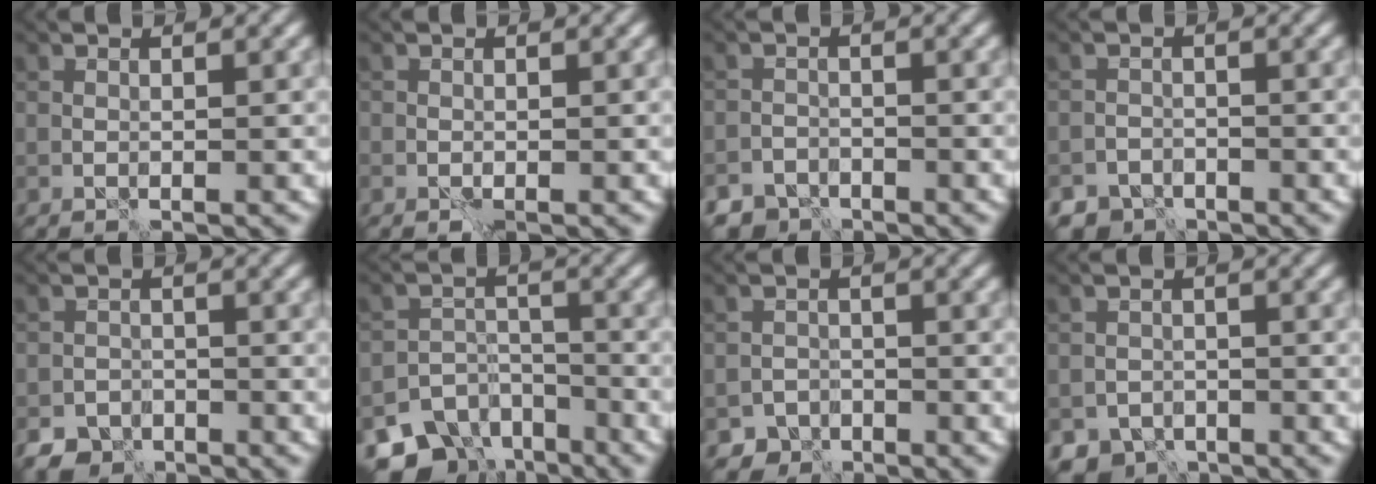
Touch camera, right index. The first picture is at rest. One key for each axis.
{"total": 0.0}
{"total": 4.7, "fx": -4.1, "fy": 2.4, "fz": 0.4, "tx": 0.018, "ty": -0.003, "tz": -0.061}
{"total": 4.3, "fx": -3.7, "fy": 2.2, "fz": 0.4, "tx": 0.014, "ty": 0.000, "tz": -0.055}
{"total": 4.3, "fx": -3.5, "fy": 2.5, "fz": 0.6, "tx": 0.009, "ty": 0.000, "tz": -0.053}
{"total": 9.6, "fx": -7.6, "fy": 5.4, "fz": 2.2, "tx": -0.015, "ty": -0.010, "tz": -0.111}
{"total": 2.9, "fx": -2.3, "fy": 1.8, "fz": 0.0, "tx": 0.016, "ty": 0.004, "tz": -0.037}
{"total": 4.2, "fx": -3.4, "fy": 2.4, "fz": 0.8, "tx": 0.001, "ty": -0.002, "tz": -0.056}